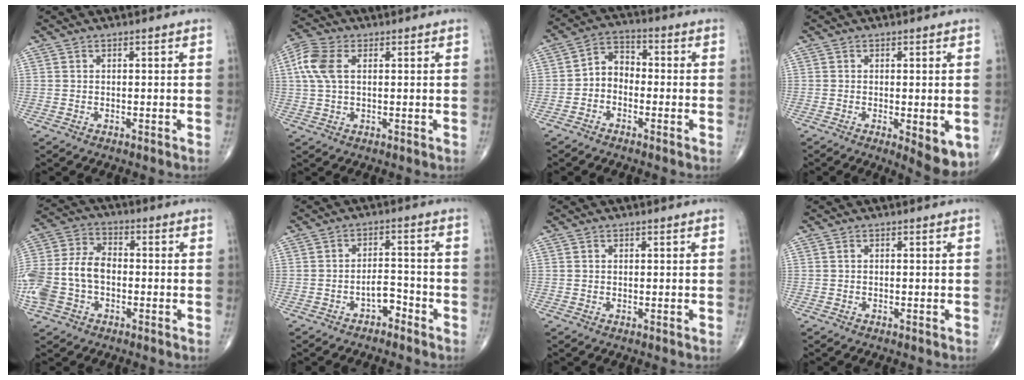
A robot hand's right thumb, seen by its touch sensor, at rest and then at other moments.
{"total": 7.3, "force": [1.7, 4.2, 5.7], "torque": [-0.145, 0.017, 0.032]}
{"total": 5.4, "force": [-1.5, 4.1, 3.1], "torque": [-0.029, 0.029, -0.046]}
{"total": 7.0, "force": [-1.9, 2.3, 6.4], "torque": [-0.081, -0.018, -0.023]}
{"total": 14.2, "force": [-2.6, 9.7, 10.0], "torque": [-0.217, 0.036, -0.054]}
{"total": 4.0, "force": [-2.7, 2.2, 2.0], "torque": [-0.017, 0.031, -0.042]}
{"total": 0.5, "force": [0.1, 0.5, 0.2], "torque": [-0.001, 0.000, 0.002]}
{"total": 0.0}